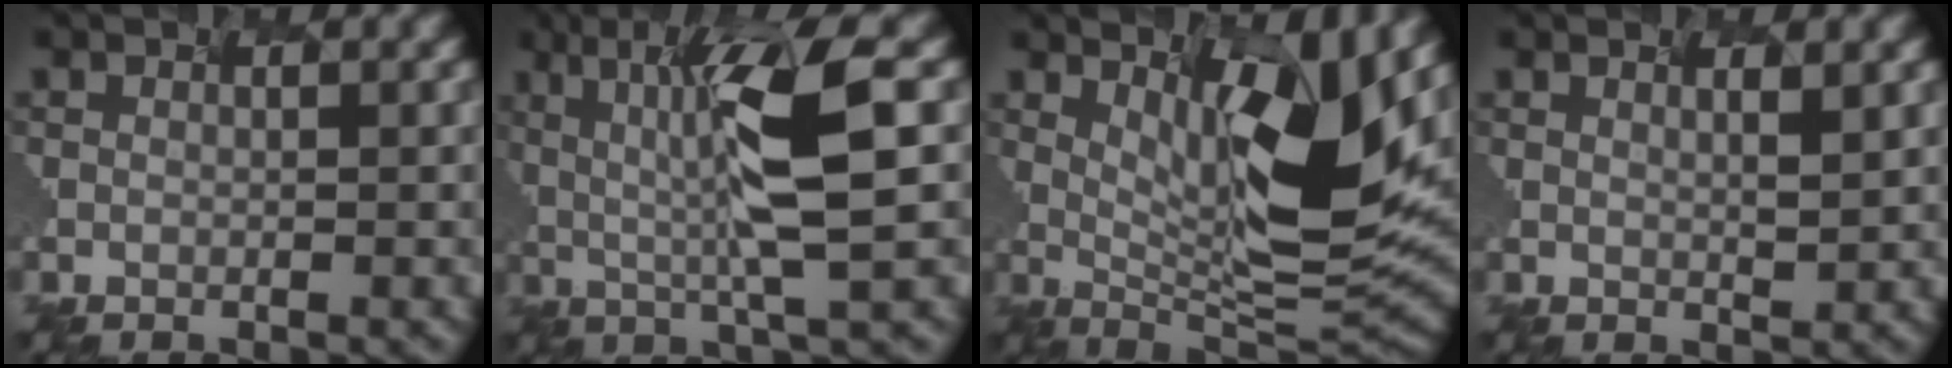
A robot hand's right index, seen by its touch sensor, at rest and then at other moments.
{"total": 6.7, "force": [-0.2, 0.2, 6.7], "torque": [-0.144, 0.001, 0.029]}
{"total": 8.2, "force": [2.5, 1.6, 7.7], "torque": [-0.153, -0.022, 0.084]}
{"total": 0.7, "force": [0.5, -0.4, 0.3], "torque": [-0.020, -0.002, 0.027]}